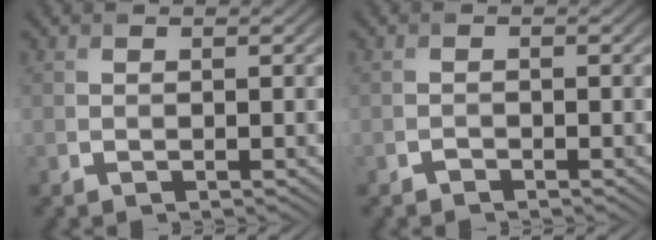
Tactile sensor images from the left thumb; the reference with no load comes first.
{"total": 0.6, "force": [-0.6, 0.2, 0.1], "torque": [0.000, -0.001, -0.011]}